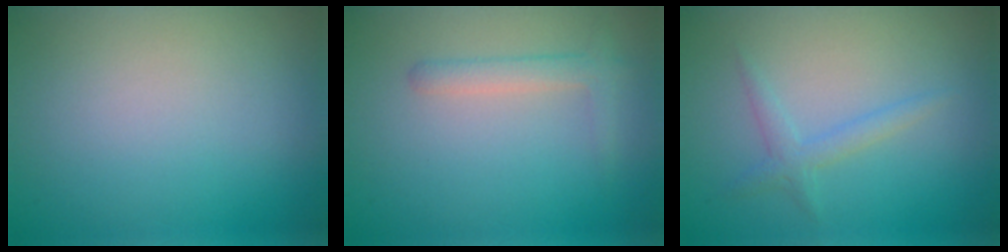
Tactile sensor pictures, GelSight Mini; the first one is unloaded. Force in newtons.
{"total": 1.8, "press": 1.8, "slide": 0.1}
{"total": 1.6, "press": 1.6, "slide": 0.1}